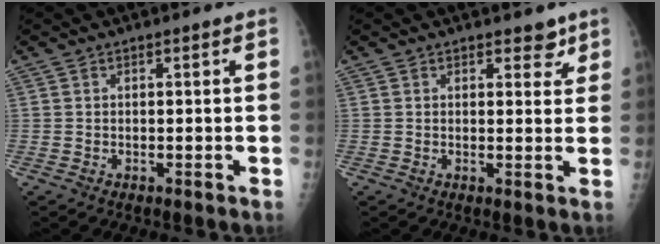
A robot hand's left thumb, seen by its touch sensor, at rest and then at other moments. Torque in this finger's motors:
{"motor_torque": [-0.04, 0.05, -0.10, -0.15, 0.02]}